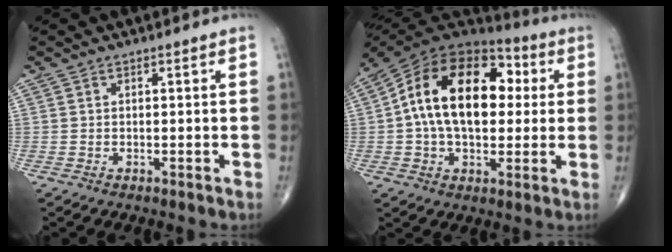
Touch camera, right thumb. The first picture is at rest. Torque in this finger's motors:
{"motor_torque": [0.40, 2.27, 2.06, 0.39, 0.21]}